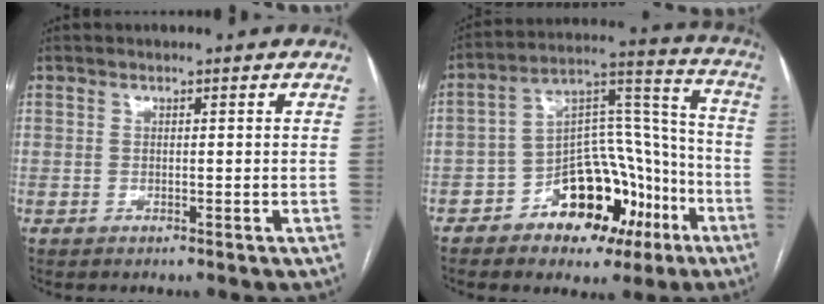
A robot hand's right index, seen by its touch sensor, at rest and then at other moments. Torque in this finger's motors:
{"motor_torque": [1.34, -0.80, 0.85, 0.18]}